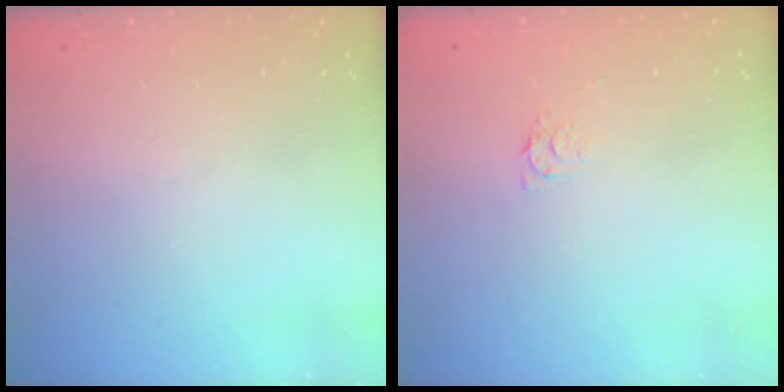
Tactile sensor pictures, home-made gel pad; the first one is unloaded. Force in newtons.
{"total": 3.7, "press": 3.6, "slide": 0.4}